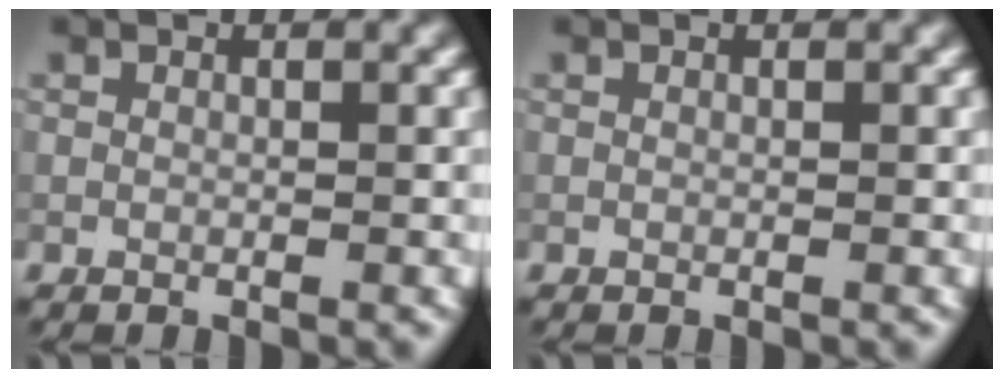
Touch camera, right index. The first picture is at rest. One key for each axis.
{"total": 0.0}